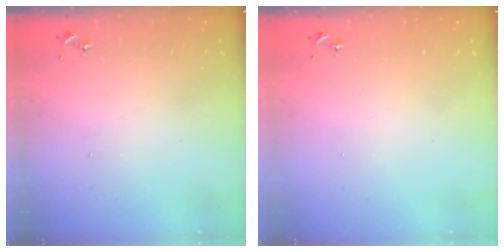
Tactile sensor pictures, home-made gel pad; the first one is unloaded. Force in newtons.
{"total": 0.0}